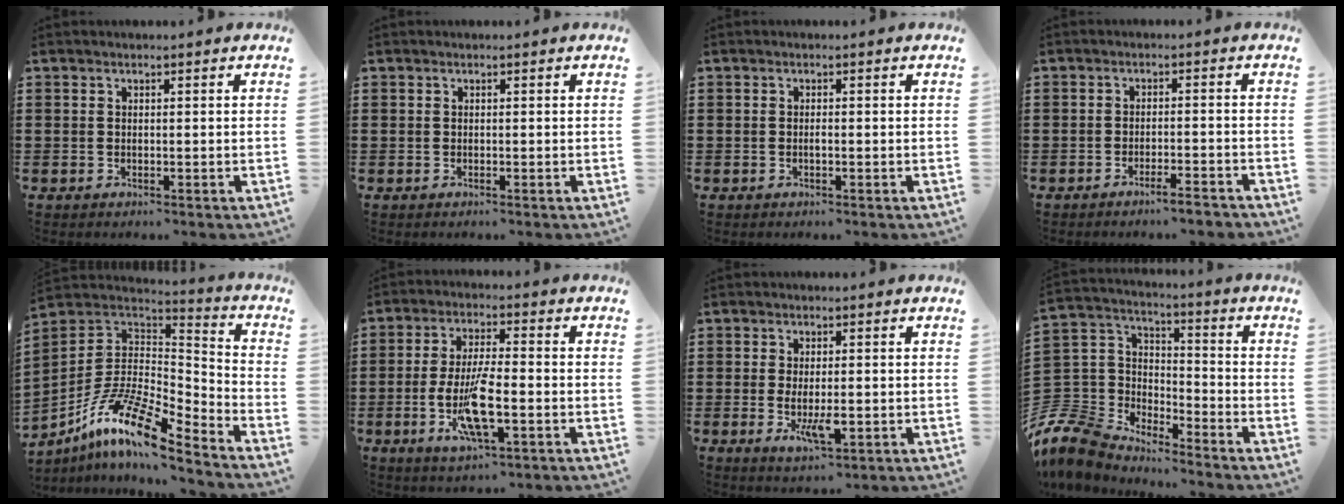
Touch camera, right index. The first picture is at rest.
{"total": 0.0}
{"total": 0.6, "force": [-0.2, 0.2, 0.5], "torque": [-0.010, -0.003, -0.003]}
{"total": 2.9, "force": [-2.5, -0.2, 1.5], "torque": [-0.025, -0.003, -0.047]}
{"total": 13.8, "force": [-9.0, 3.6, 9.9], "torque": [-0.201, 0.008, -0.174]}
{"total": 9.3, "force": [-2.7, 2.4, 8.6], "torque": [-0.179, -0.012, -0.052]}
{"total": 4.7, "force": [-1.0, 1.7, 4.2], "torque": [-0.078, -0.004, -0.022]}
{"total": 7.8, "force": [-6.7, 3.7, 1.5], "torque": [-0.094, -0.012, -0.146]}